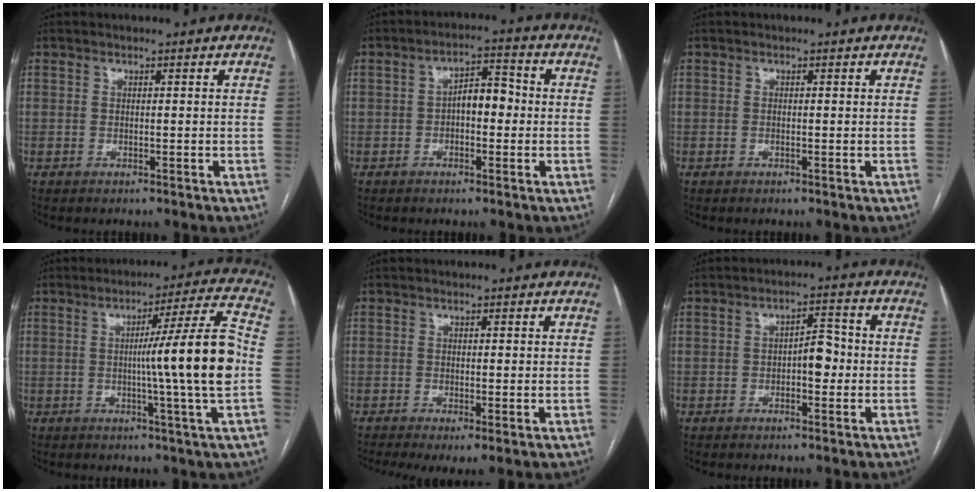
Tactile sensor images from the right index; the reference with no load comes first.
{"total": 5.0, "force": [-0.4, 2.4, 4.4], "torque": [-0.070, 0.022, -0.010]}
{"total": 0.0}
{"total": 12.7, "force": [-0.8, -2.4, 12.5], "torque": [-0.187, -0.004, -0.012]}
{"total": 3.8, "force": [-1.6, 1.2, 3.2], "torque": [-0.055, -0.015, -0.027]}
{"total": 3.9, "force": [-0.6, 1.7, 3.4], "torque": [-0.046, 0.012, -0.010]}